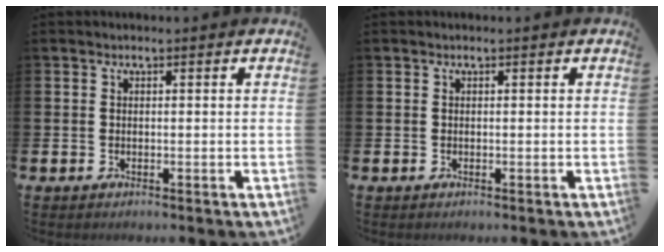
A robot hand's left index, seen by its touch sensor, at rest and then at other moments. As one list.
[{"total": 0.0}]